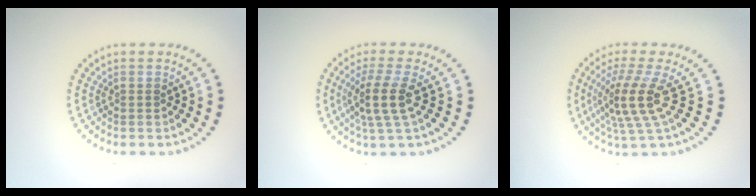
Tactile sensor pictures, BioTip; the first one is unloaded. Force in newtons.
{"total": 3.5, "press": 2.8, "slide": 2.2}
{"total": 4.5, "press": 3.2, "slide": 3.1}